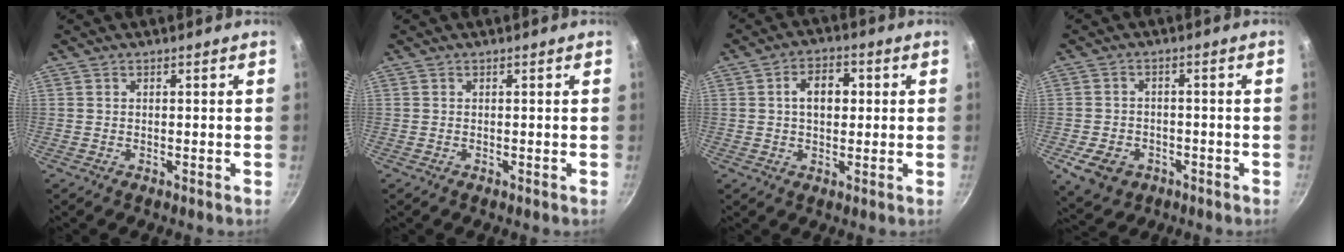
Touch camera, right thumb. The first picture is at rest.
{"total": 0.0}
{"total": 6.6, "force": [1.0, 4.3, 5.0], "torque": [-0.063, 0.012, 0.012]}
{"total": 7.5, "force": [-3.4, 5.7, 3.5], "torque": [-0.057, 0.018, -0.047]}